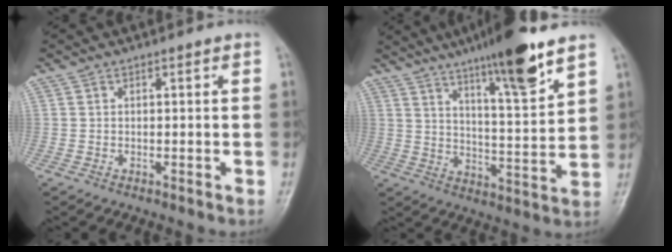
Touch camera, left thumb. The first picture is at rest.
{"total": 15.3, "force": [10.3, 1.9, 11.2], "torque": [-0.170, -0.056, 0.167]}